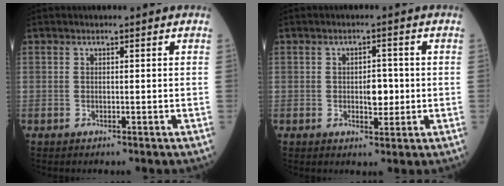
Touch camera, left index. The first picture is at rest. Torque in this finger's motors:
{"motor_torque": [0.56, -0.24, 0.05, 0.01]}